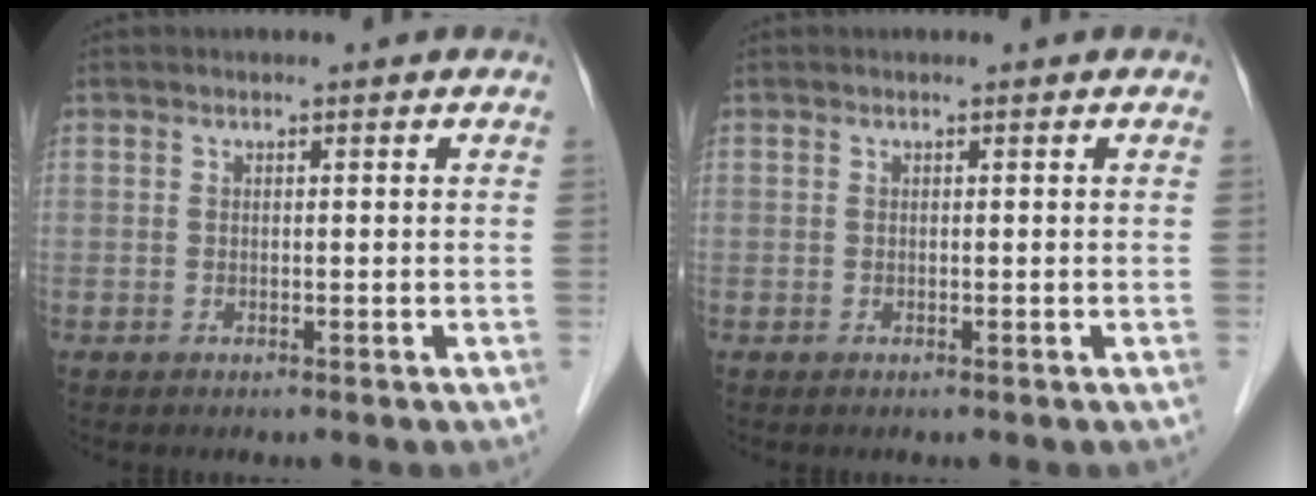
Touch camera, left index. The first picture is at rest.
{"total": 0.0}